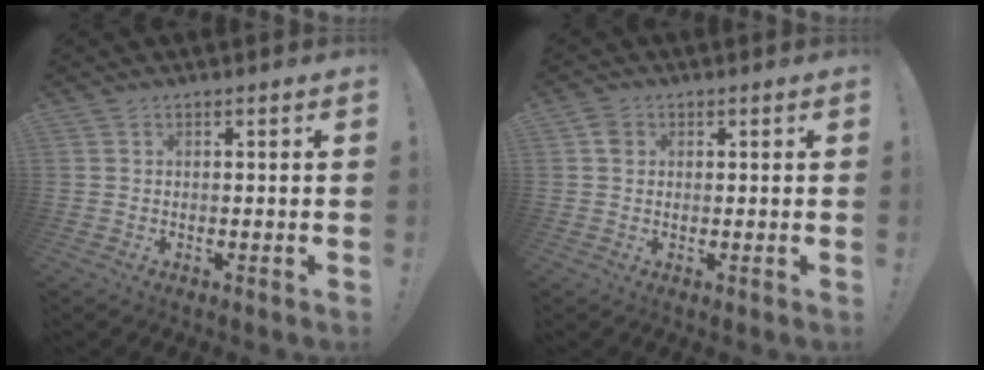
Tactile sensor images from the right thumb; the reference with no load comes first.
{"total": 3.0, "force": [0.8, 2.5, 1.4], "torque": [-0.016, 0.001, 0.015]}